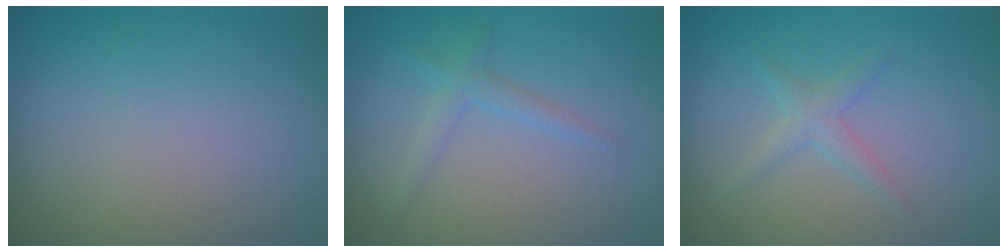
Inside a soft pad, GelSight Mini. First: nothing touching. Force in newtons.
{"total": 1.4, "press": 1.4, "slide": 0.0}
{"total": 1.4, "press": 1.4, "slide": 0.1}